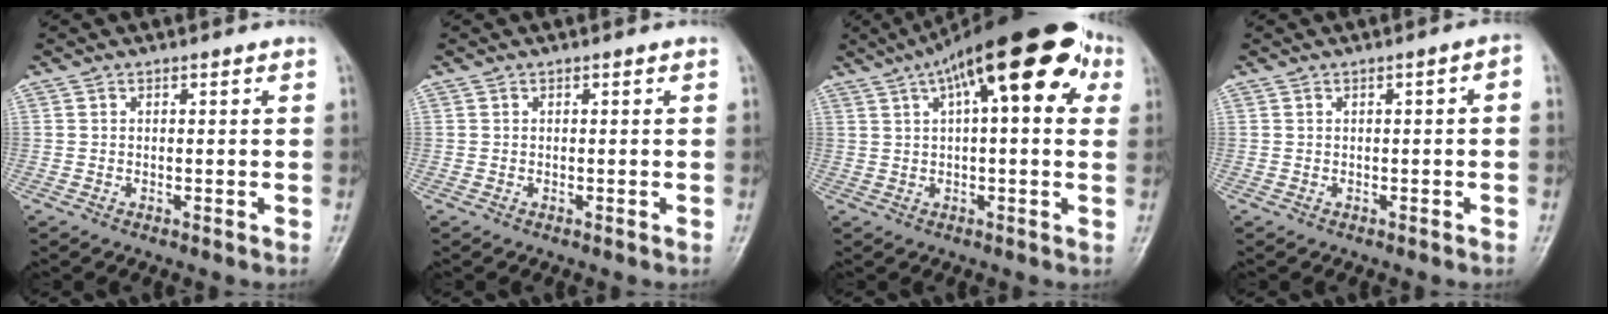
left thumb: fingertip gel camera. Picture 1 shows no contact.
{"total": 0.0}
{"total": 20.4, "force": [8.0, 7.2, 17.3], "torque": [-0.254, 0.038, 0.115]}
{"total": 2.1, "force": [-0.2, 0.6, 2.0], "torque": [-0.028, 0.016, -0.003]}